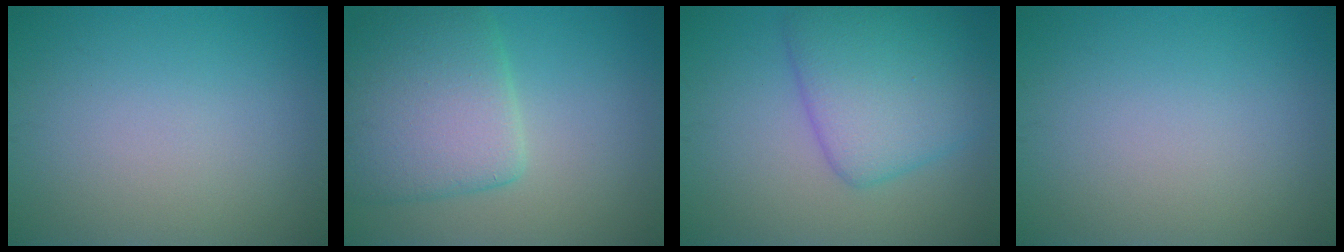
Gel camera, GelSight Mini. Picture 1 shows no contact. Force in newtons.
{"total": 7.2, "press": 7.2, "slide": 0.4}
{"total": 6.5, "press": 6.5, "slide": 0.1}
{"total": 0.0}